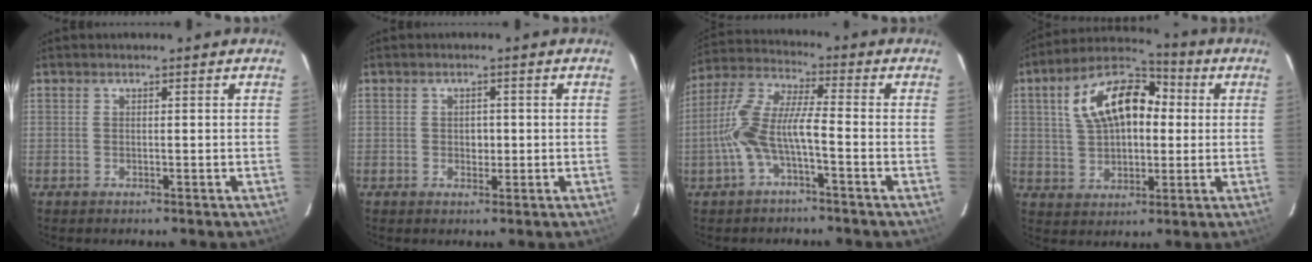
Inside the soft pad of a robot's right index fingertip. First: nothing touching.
{"total": 1.8, "force": [-0.1, 1.6, 0.9], "torque": [-0.012, 0.002, -0.002]}
{"total": 9.9, "force": [-3.3, 2.3, 9.0], "torque": [-0.203, 0.011, -0.064]}
{"total": 15.7, "force": [3.5, 9.2, 12.2], "torque": [-0.232, 0.039, 0.056]}